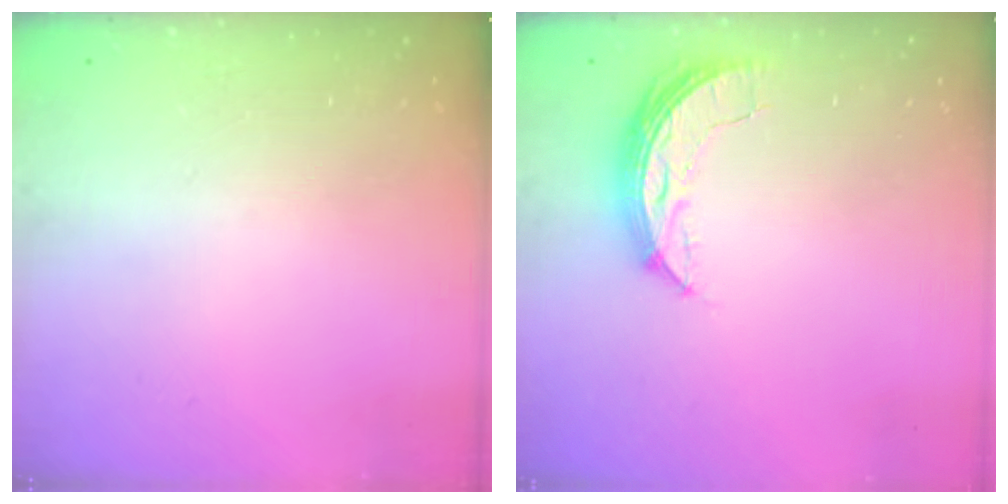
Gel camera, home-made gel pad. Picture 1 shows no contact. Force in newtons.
{"total": 6.7, "press": 6.7, "slide": 0.4}